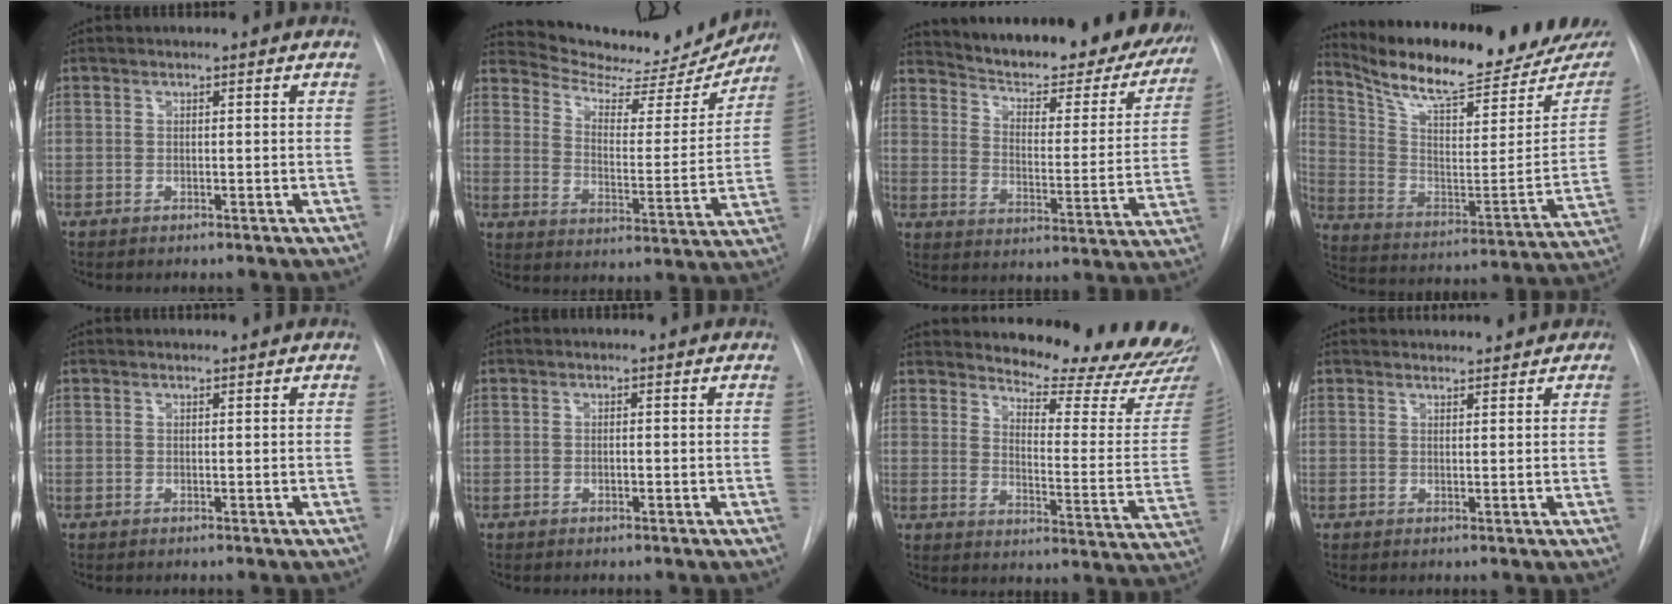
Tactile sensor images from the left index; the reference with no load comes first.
{"total": 17.9, "force": [17.1, 3.7, 3.6], "torque": [-0.047, -0.052, 0.223]}
{"total": 27.5, "force": [24.8, 6.3, 10.3], "torque": [-0.156, -0.068, 0.307]}
{"total": 23.3, "force": [20.2, 3.8, 10.9], "torque": [-0.182, -0.055, 0.300]}
{"total": 0.0}
{"total": 0.5, "force": [-0.3, 0.2, 0.4], "torque": [-0.006, -0.003, -0.007]}
{"total": 19.6, "force": [18.8, 1.8, 5.3], "torque": [-0.063, -0.120, 0.221]}
{"total": 4.9, "force": [4.5, 1.7, 0.8], "torque": [0.001, 0.015, 0.046]}